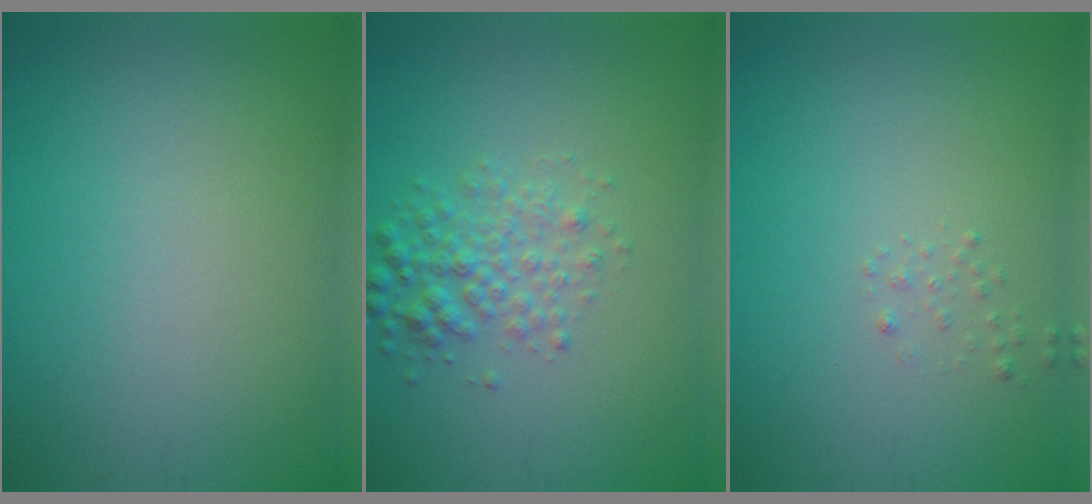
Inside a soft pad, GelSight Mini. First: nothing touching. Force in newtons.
{"total": 3.0, "press": 3.0, "slide": 0.1}
{"total": 0.6, "press": 0.6, "slide": 0.0}